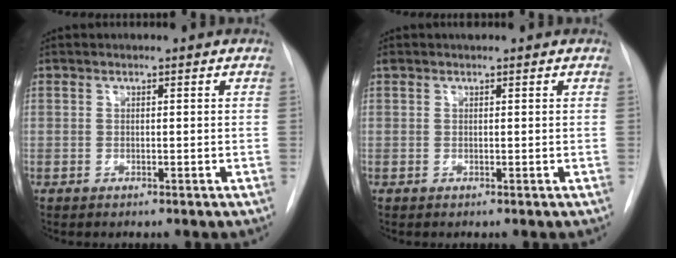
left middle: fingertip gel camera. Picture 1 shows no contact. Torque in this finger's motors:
{"motor_torque": [0.38, -0.34, -0.04, 0.03]}